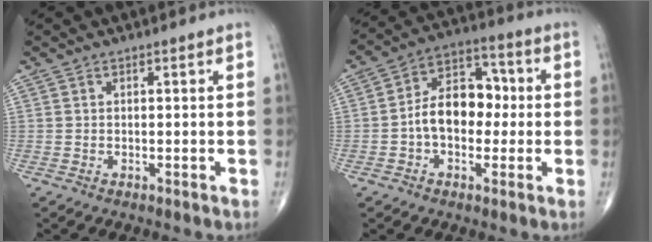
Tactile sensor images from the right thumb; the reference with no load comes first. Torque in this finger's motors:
{"motor_torque": [1.37, 1.38, 1.06, -0.19, 0.05]}